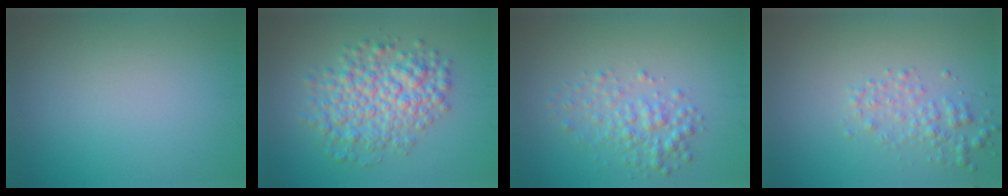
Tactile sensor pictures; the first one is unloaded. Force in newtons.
{"total": 5.8, "press": 5.8, "slide": 0.1}
{"total": 2.8, "press": 2.8, "slide": 0.0}
{"total": 2.1, "press": 2.1, "slide": 0.1}